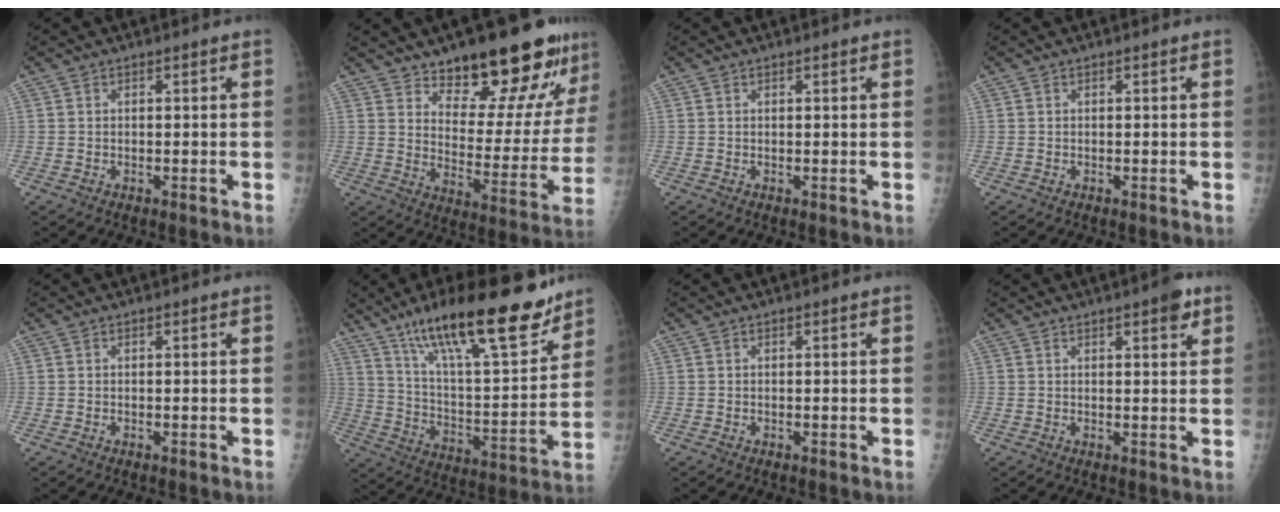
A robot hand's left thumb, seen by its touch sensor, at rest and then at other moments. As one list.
[{"total": 20.3, "force": [15.0, 6.7, 11.8], "torque": [-0.118, -0.100, 0.216]}, {"total": 0.5, "force": [0.3, 0.1, 0.4], "torque": [-0.007, 0.000, 0.004]}, {"total": 0.0}, {"total": 0.0}, {"total": 25.6, "force": [17.7, 6.3, 17.4], "torque": [-0.254, -0.069, 0.295]}, {"total": 0.0}, {"total": 3.7, "force": [2.1, 1.0, 2.8], "torque": [-0.031, -0.008, 0.024]}]